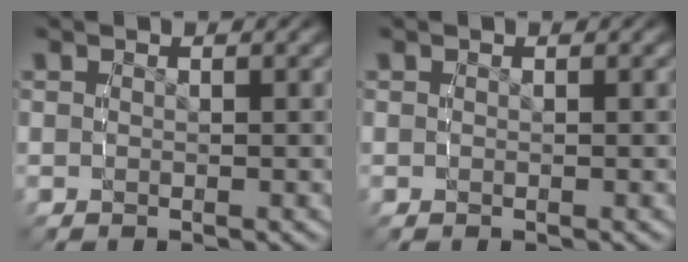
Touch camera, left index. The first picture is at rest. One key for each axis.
{"total": 0.0}